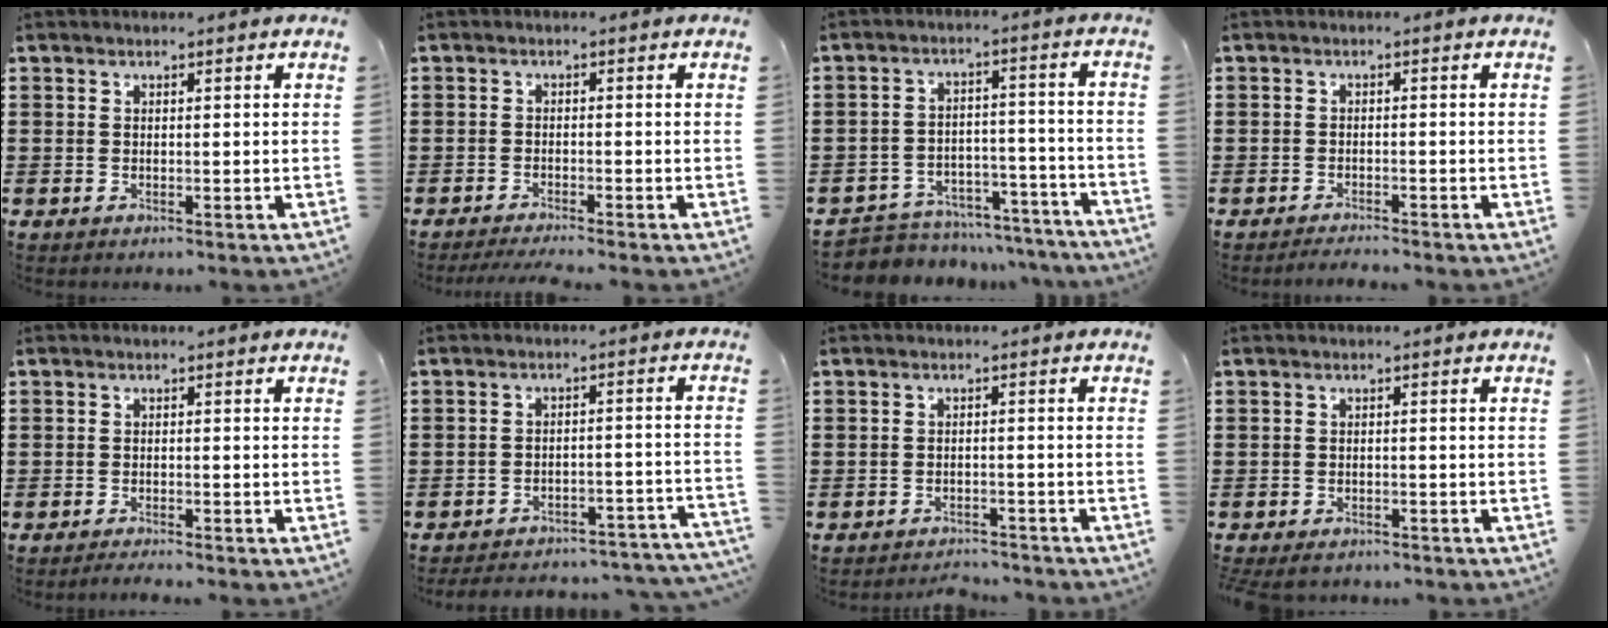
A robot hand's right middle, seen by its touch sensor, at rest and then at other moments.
{"total": 1.6, "force": [-1.5, -0.2, 0.6], "torque": [-0.011, -0.003, -0.026]}
{"total": 5.6, "force": [-5.5, 1.1, 0.3], "torque": [-0.005, 0.019, -0.110]}
{"total": 1.6, "force": [-1.6, -0.1, 0.0], "torque": [-0.004, 0.001, -0.033]}
{"total": 1.0, "force": [-1.0, -0.1, 0.1], "torque": [-0.006, -0.003, -0.018]}
{"total": 4.3, "force": [-4.1, 0.3, 1.2], "torque": [-0.023, -0.001, -0.084]}
{"total": 2.1, "force": [-2.1, 0.1, 0.0], "torque": [-0.009, -0.002, -0.045]}
{"total": 1.5, "force": [-1.4, 0.3, 0.3], "torque": [-0.010, 0.000, -0.028]}